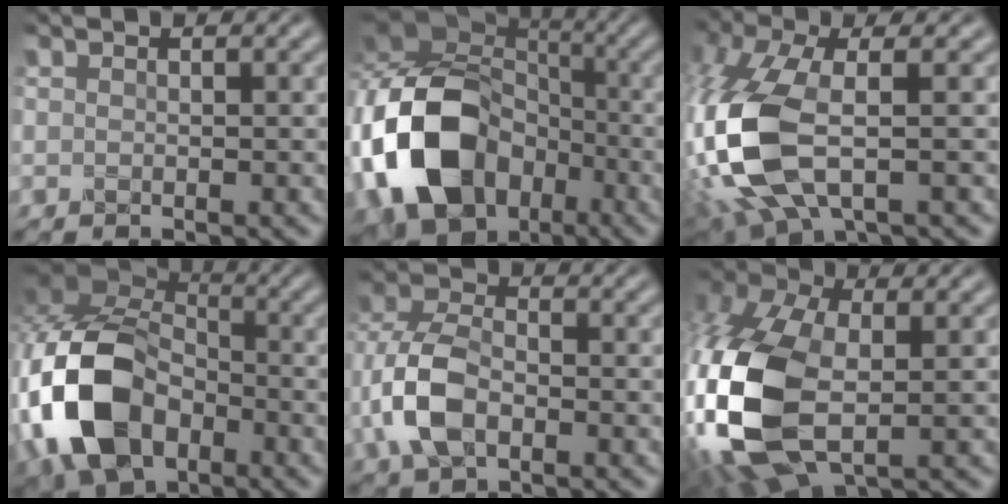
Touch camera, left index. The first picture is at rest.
{"total": 16.2, "force": [-4.8, 12.4, 9.2], "torque": [-0.205, -0.028, -0.095]}
{"total": 11.0, "force": [-2.1, 5.1, 9.4], "torque": [-0.238, -0.016, -0.045]}
{"total": 12.7, "force": [-4.0, 8.6, 8.4], "torque": [-0.199, -0.004, -0.089]}
{"total": 7.1, "force": [-2.3, 4.4, 5.2], "torque": [-0.132, 0.003, -0.056]}
{"total": 13.5, "force": [-2.5, 8.0, 10.6], "torque": [-0.281, -0.023, -0.048]}